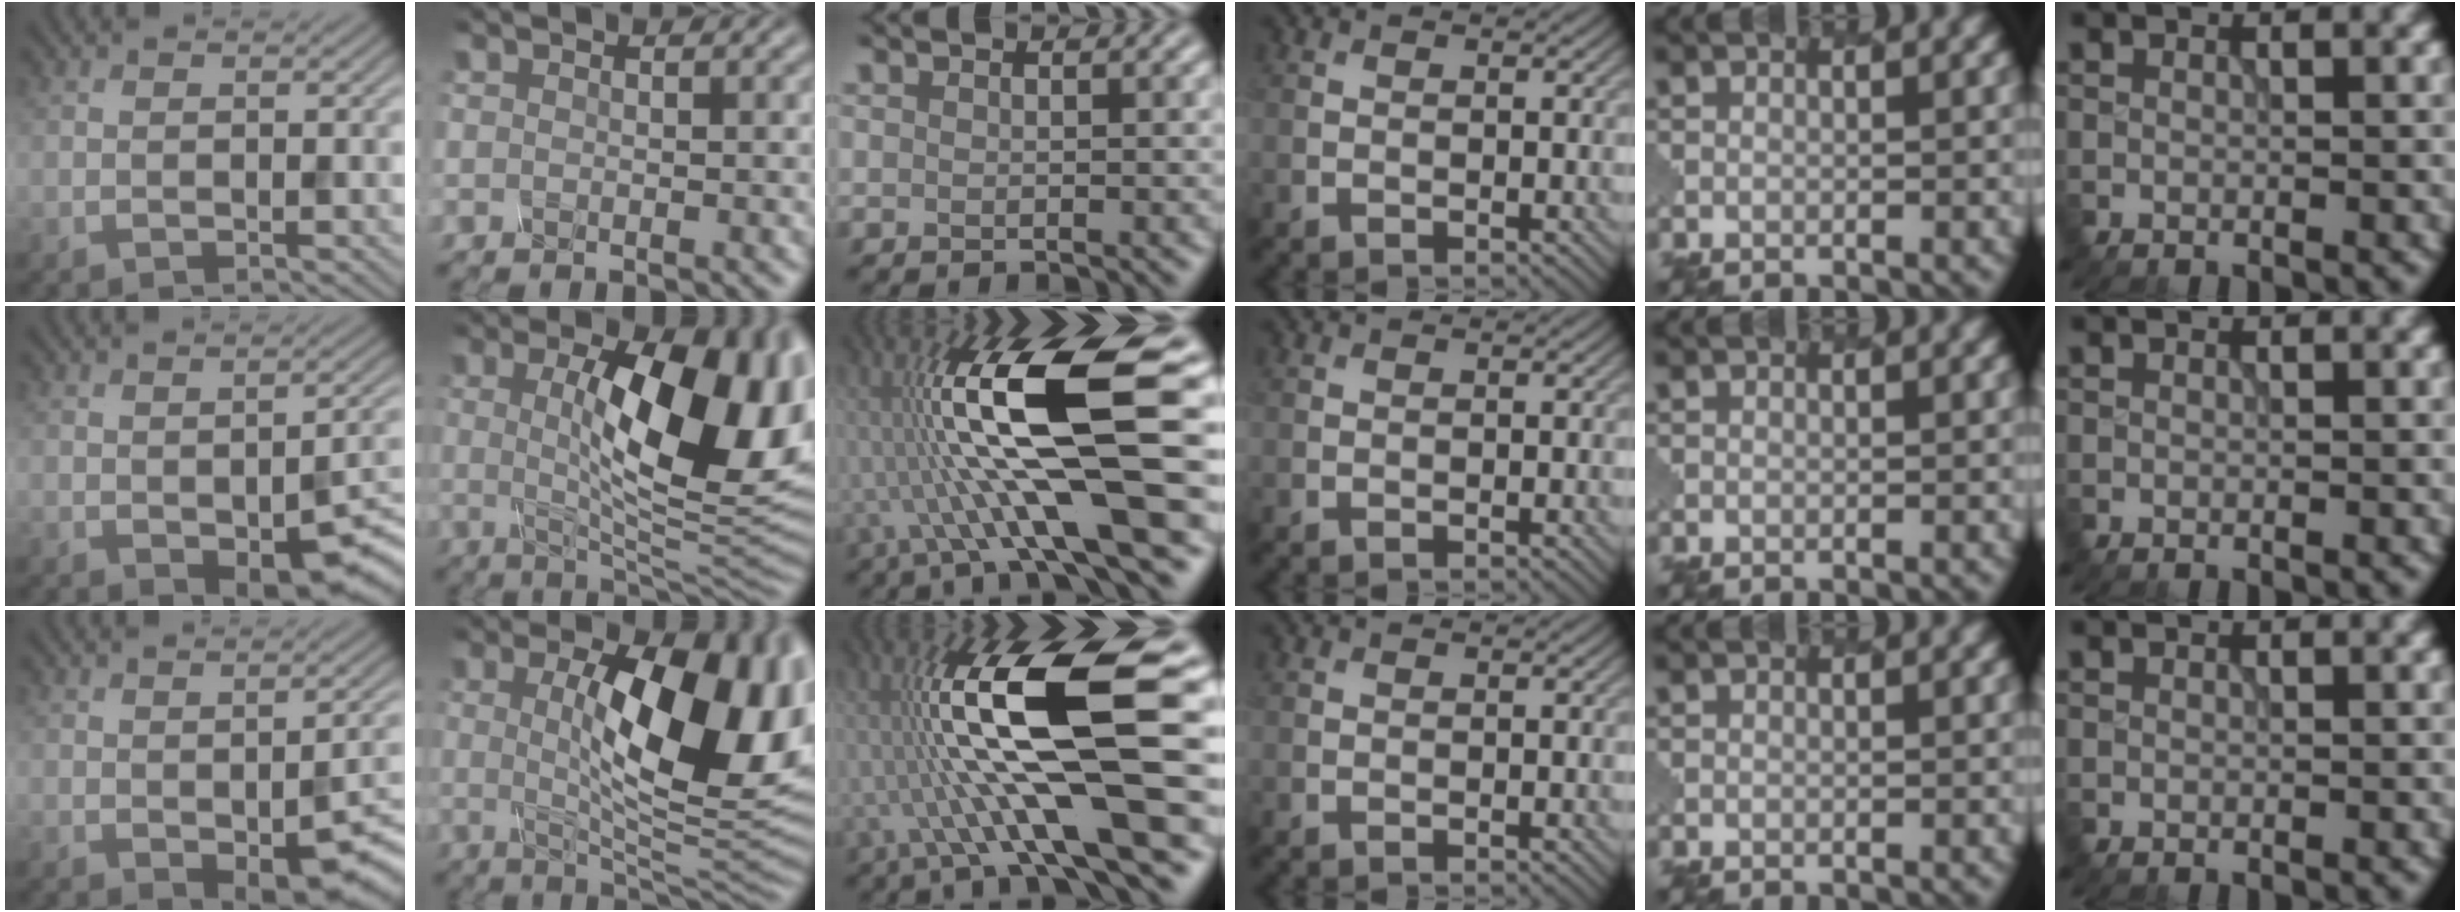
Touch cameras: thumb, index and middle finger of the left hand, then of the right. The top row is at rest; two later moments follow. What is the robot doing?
{"motion": "pour", "object": "mug"}